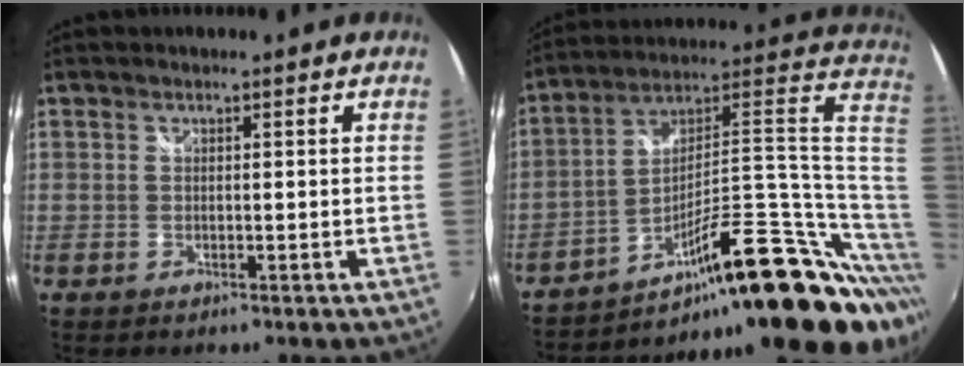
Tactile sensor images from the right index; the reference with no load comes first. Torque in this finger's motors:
{"motor_torque": [0.03, -0.55, 0.41, 0.10]}